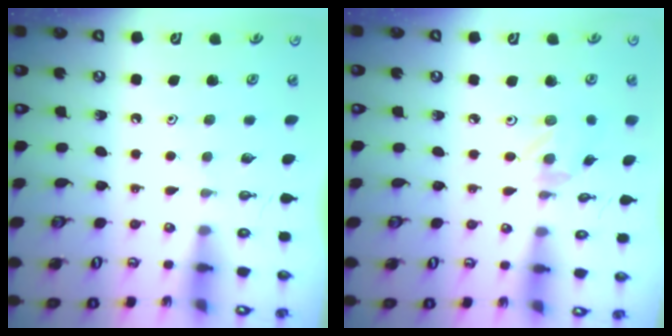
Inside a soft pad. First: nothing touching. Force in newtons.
{"total": 1.3, "press": 1.3, "slide": 0.1}